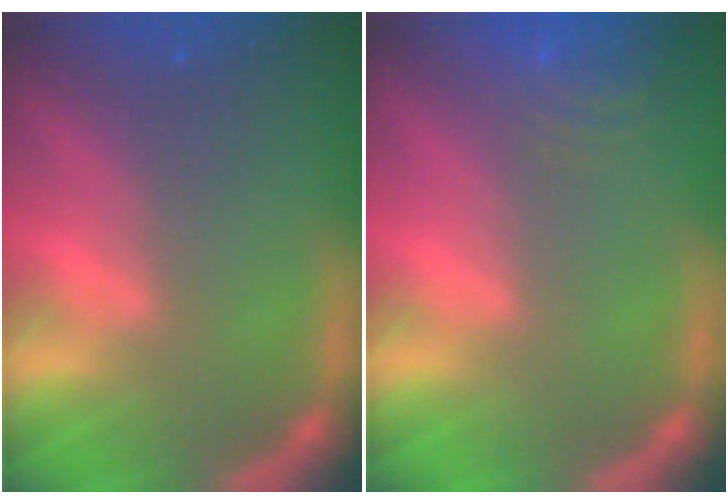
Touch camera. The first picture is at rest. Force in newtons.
{"total": 5.1}